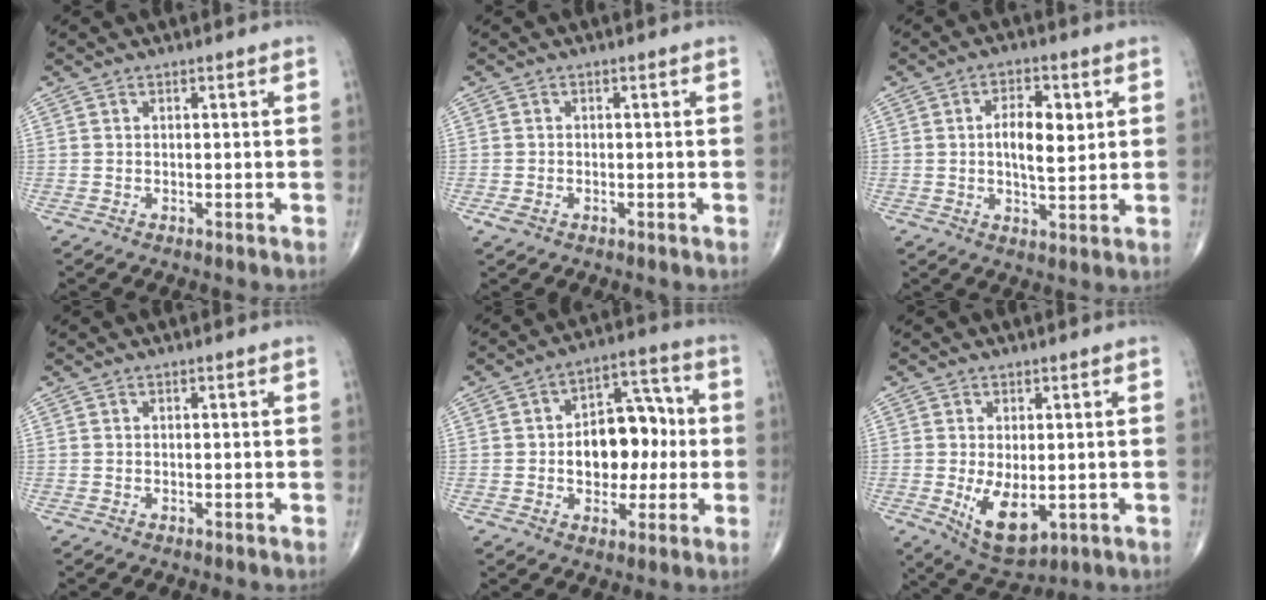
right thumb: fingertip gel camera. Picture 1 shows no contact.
{"total": 1.8, "force": [-0.8, 1.2, 1.1], "torque": [-0.027, 0.001, -0.013]}
{"total": 7.9, "force": [1.5, 3.6, 6.8], "torque": [-0.095, -0.007, 0.023]}
{"total": 0.0}
{"total": 13.6, "force": [-0.4, 9.0, 10.2], "torque": [-0.103, 0.035, -0.004]}
{"total": 8.4, "force": [-1.3, 4.2, 7.1], "torque": [-0.113, -0.021, -0.006]}